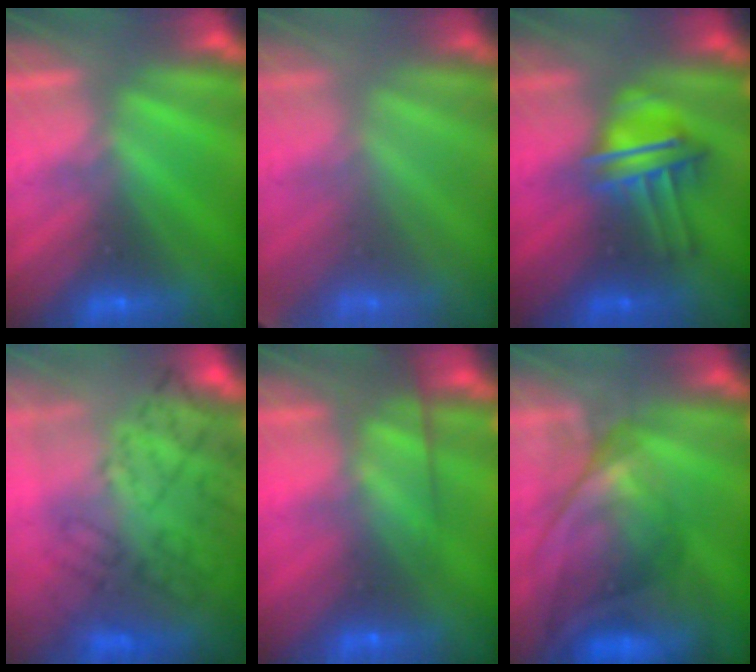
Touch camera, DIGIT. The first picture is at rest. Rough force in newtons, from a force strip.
{"total": 1.4}
{"total": 4.8}
{"total": 10.5}
{"total": 7.3}
{"total": 8.2}